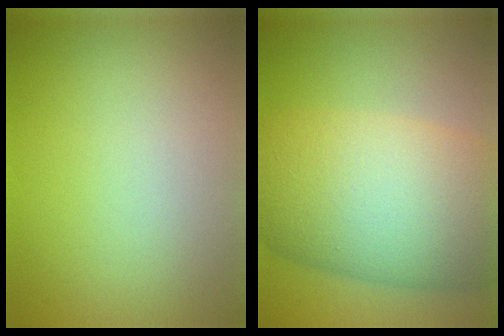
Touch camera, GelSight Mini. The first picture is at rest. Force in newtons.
{"total": 13.1, "press": 13.1, "slide": 0.3}